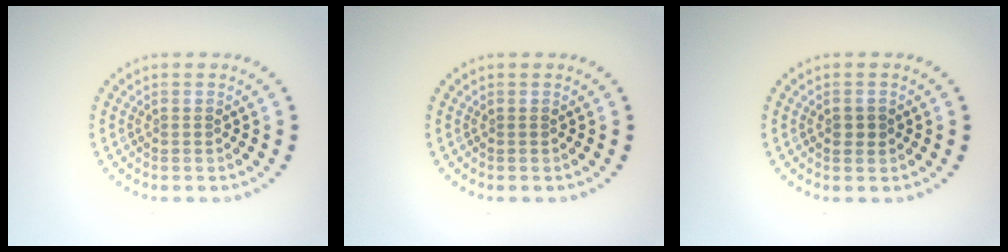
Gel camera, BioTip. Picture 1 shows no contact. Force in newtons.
{"total": 0.0}
{"total": 1.3, "press": 1.3, "slide": 0.3}